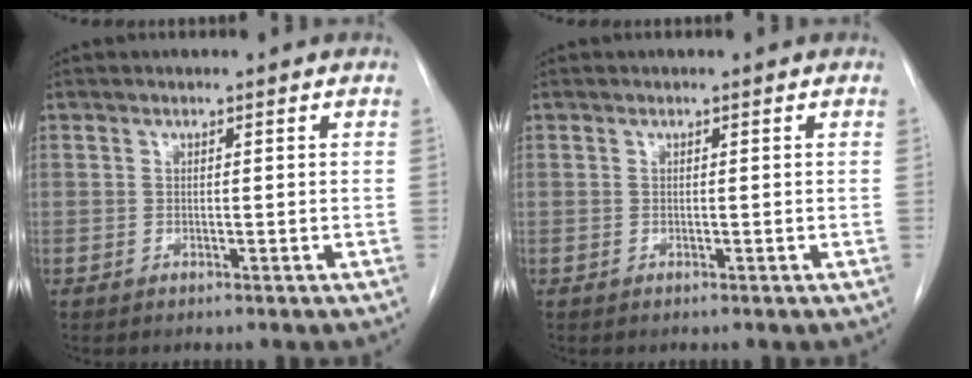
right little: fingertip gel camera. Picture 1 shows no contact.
{"total": 0.0}